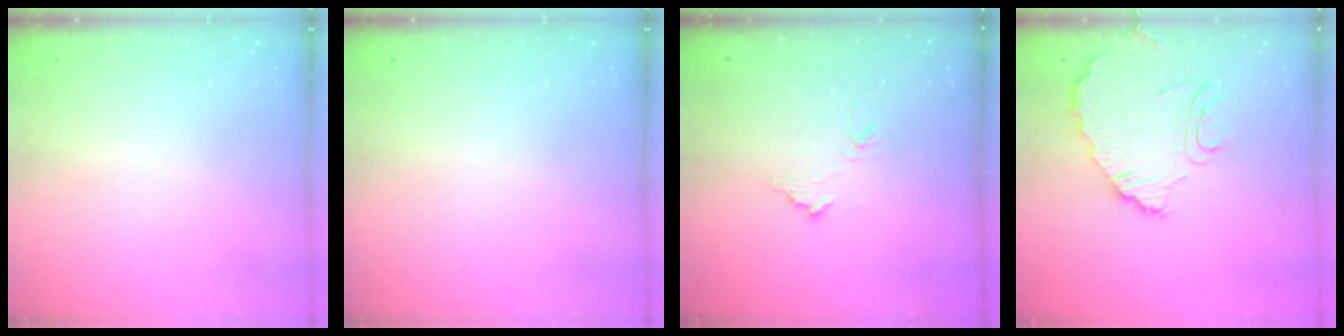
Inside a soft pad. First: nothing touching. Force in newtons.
{"total": 0.0}
{"total": 7.8, "press": 7.8, "slide": 0.4}
{"total": 10.6, "press": 10.6, "slide": 0.7}